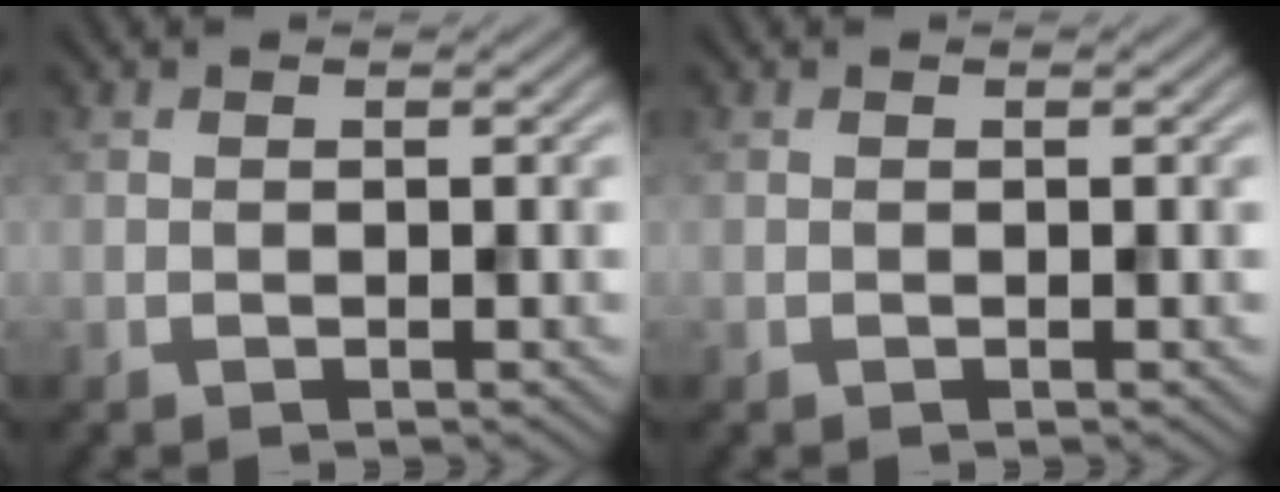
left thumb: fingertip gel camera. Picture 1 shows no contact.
{"total": 0.0}